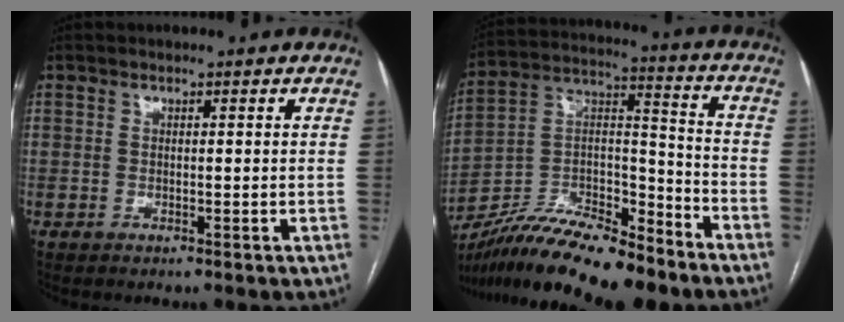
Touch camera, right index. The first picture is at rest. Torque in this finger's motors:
{"motor_torque": [0.71, -1.43, -0.31, -0.21]}